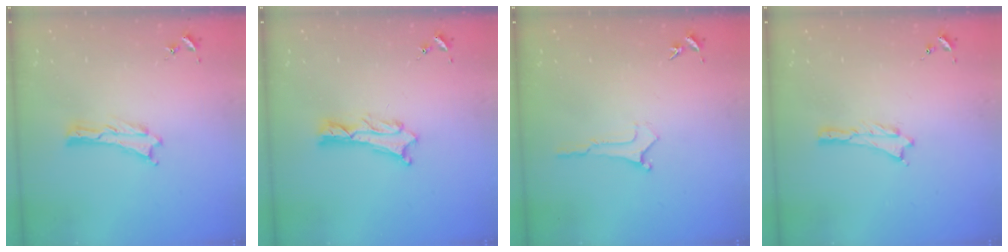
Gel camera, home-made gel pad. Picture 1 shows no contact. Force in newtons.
{"total": 1.2, "press": 1.2, "slide": 0.2}
{"total": 0.0}
{"total": 0.0}